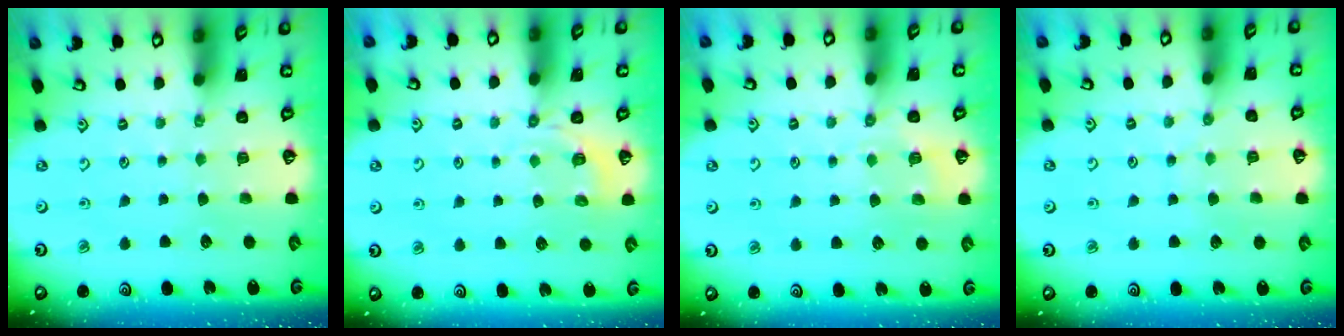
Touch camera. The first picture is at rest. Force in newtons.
{"total": 2.9, "press": 2.2, "slide": 1.8}
{"total": 4.9, "press": 4.8, "slide": 1.3}
{"total": 5.3, "press": 5.3, "slide": 0.6}